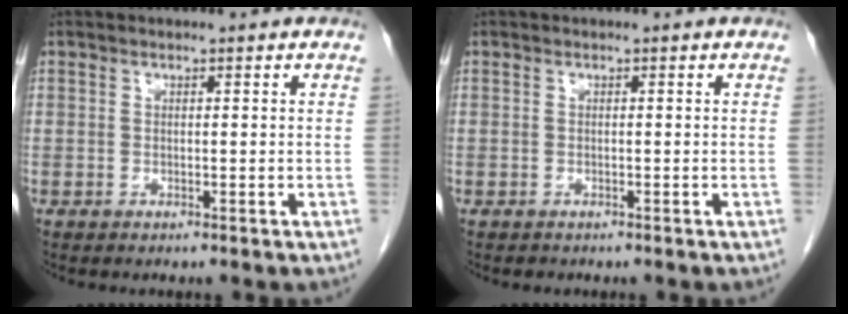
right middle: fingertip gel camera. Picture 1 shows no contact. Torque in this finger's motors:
{"motor_torque": [0.29, -0.12, -0.07, 0.00]}